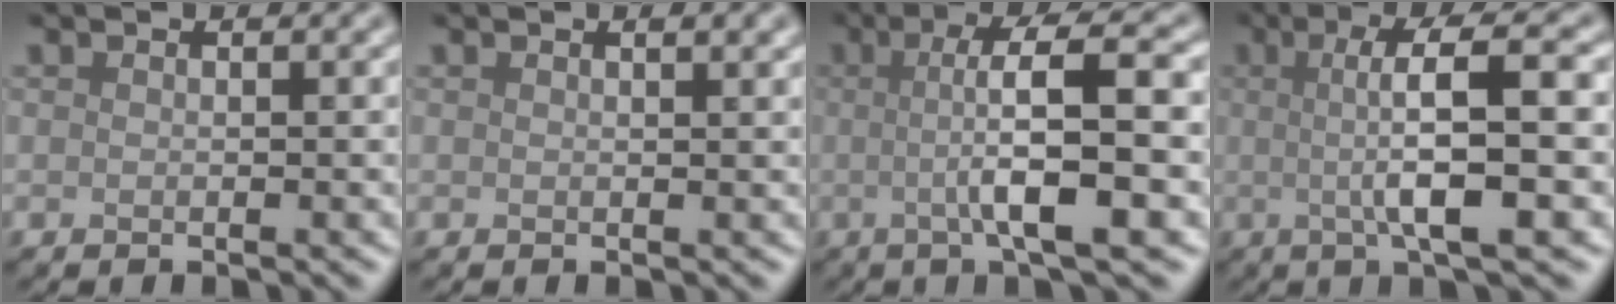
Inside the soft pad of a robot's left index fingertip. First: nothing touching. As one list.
[{"total": 1.4, "force": [0.8, 0.5, 1.0], "torque": [-0.007, 0.001, 0.007]}, {"total": 8.1, "force": [-0.3, 1.7, 7.9], "torque": [-0.113, 0.010, -0.007]}, {"total": 7.5, "force": [0.2, 1.6, 7.3], "torque": [-0.111, 0.009, 0.001]}]